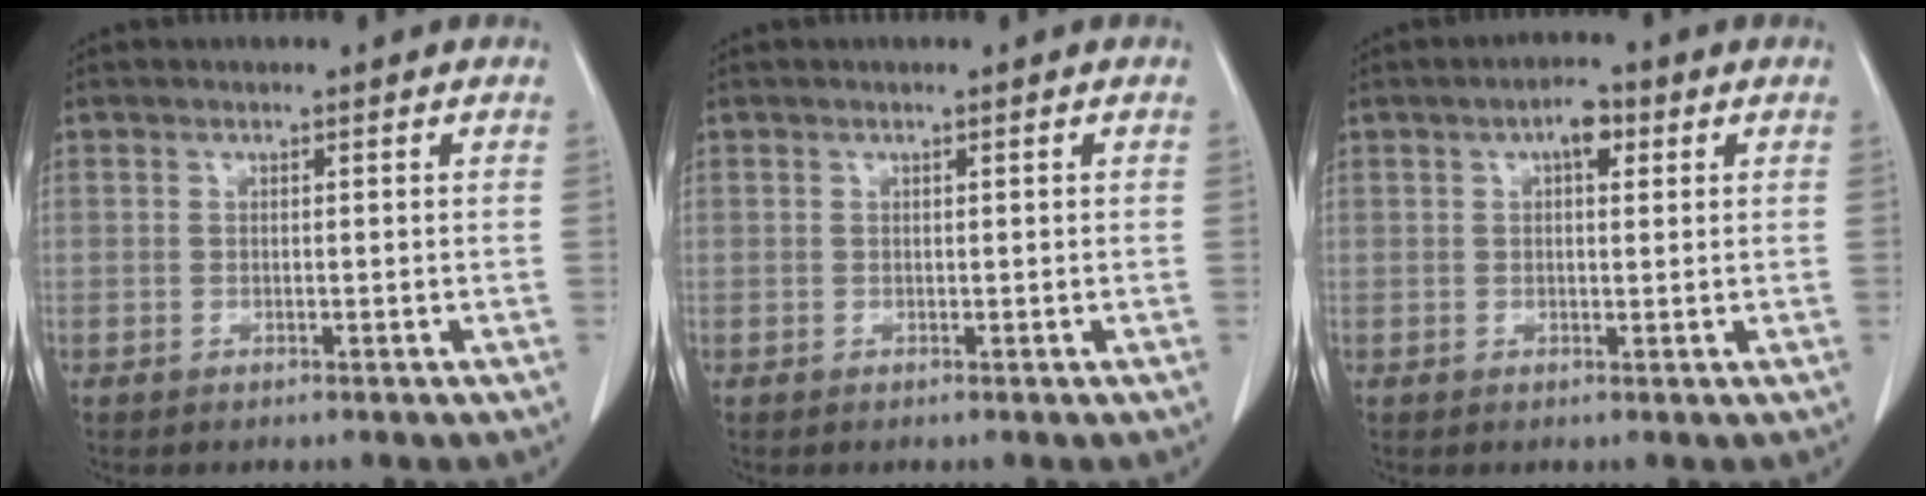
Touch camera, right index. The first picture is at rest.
{"total": 0.0}
{"total": 3.4, "force": [1.4, 1.4, 2.8], "torque": [-0.046, 0.010, 0.017]}